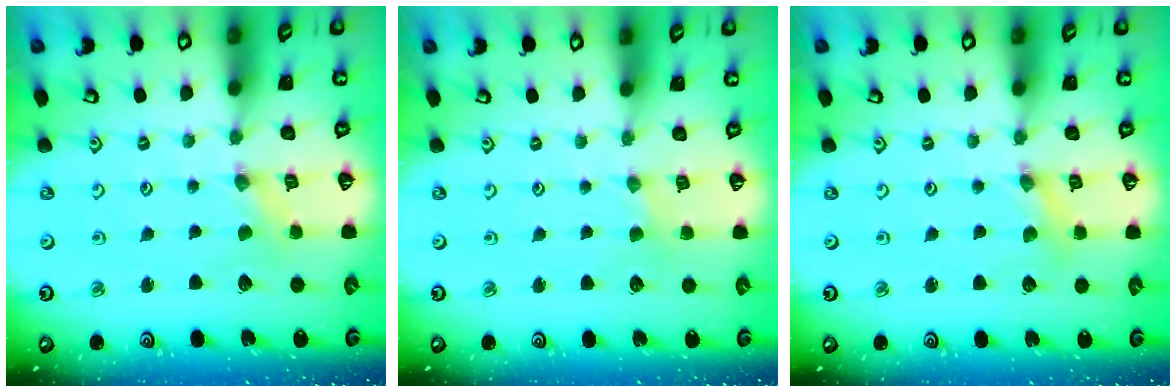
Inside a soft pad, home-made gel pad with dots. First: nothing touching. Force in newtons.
{"total": 1.2, "press": 1.2, "slide": 0.2}
{"total": 1.8, "press": 1.8, "slide": 0.3}